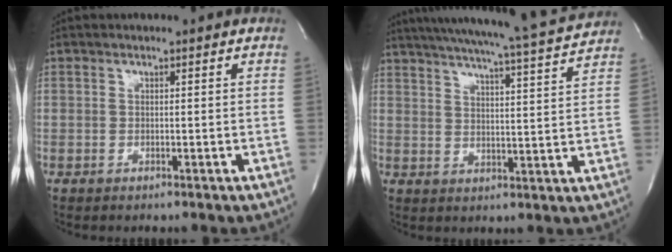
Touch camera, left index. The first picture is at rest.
{"total": 19.3, "force": [17.6, -0.4, 7.7], "torque": [-0.128, -0.031, 0.230]}